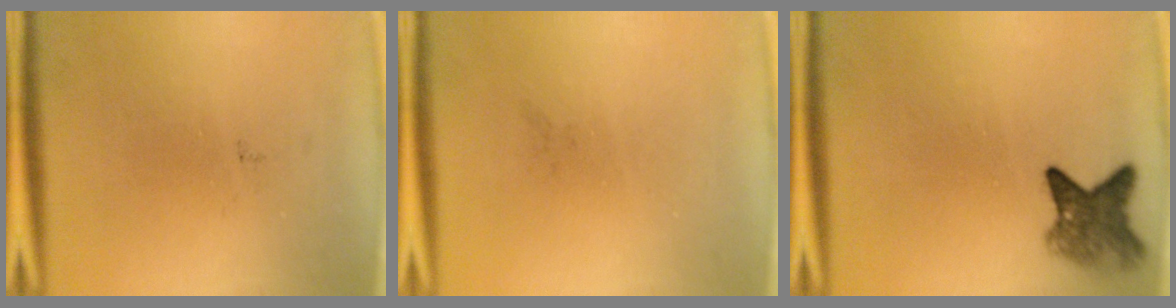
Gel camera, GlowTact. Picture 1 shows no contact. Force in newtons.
{"total": 0.0}
{"total": 4.9}